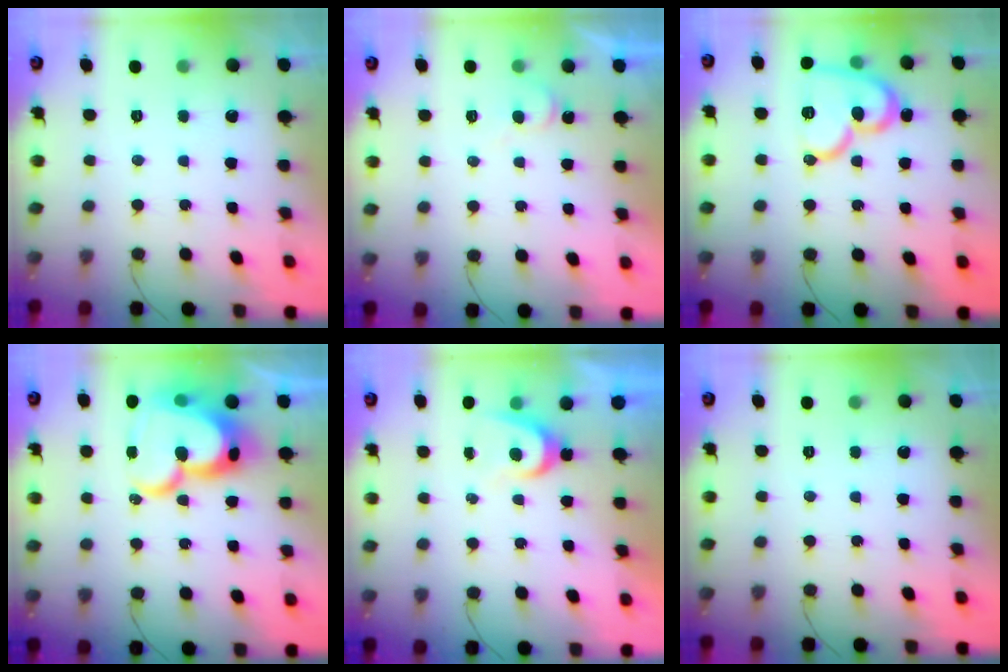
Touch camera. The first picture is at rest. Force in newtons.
{"total": 5.9, "press": 5.9, "slide": 0.6}
{"total": 17.9, "press": 17.8, "slide": 1.7}
{"total": 24.2, "press": 24.2, "slide": 1.6}
{"total": 4.3, "press": 4.3, "slide": 0.5}
{"total": 0.0}